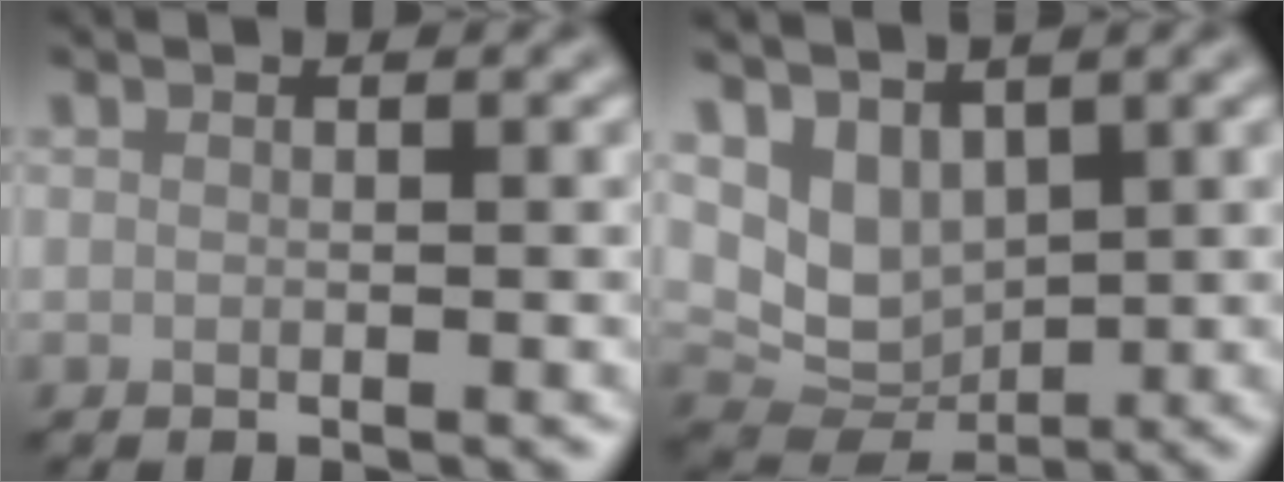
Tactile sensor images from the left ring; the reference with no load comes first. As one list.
[{"total": 4.7, "force": [1.9, 3.2, 2.9], "torque": [-0.062, -0.014, 0.035]}]